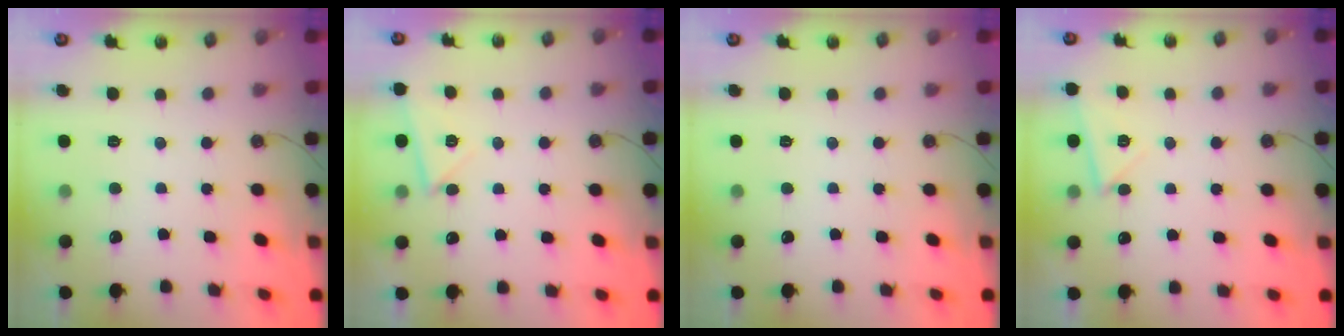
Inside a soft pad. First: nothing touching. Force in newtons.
{"total": 4.7, "press": 4.1, "slide": 2.2}
{"total": 0.0}
{"total": 4.7, "press": 4.1, "slide": 2.2}